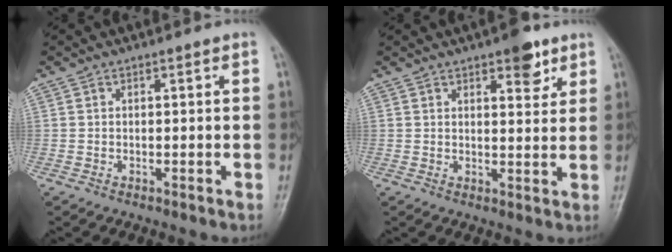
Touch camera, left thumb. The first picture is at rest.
{"total": 6.0, "force": [3.6, 2.5, 4.0], "torque": [-0.032, -0.018, 0.045]}